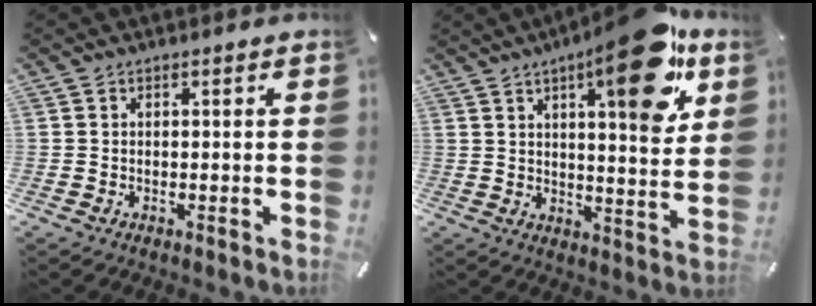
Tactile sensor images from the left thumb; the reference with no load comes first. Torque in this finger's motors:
{"motor_torque": [2.49, 2.28, 1.52, -1.25, 0.26]}